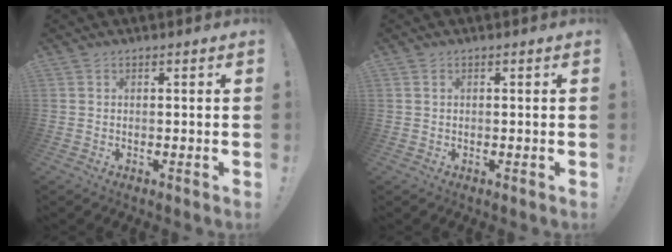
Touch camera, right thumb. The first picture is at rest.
{"total": 0.8, "force": [0.5, 0.4, 0.4], "torque": [-0.016, 0.003, 0.010]}